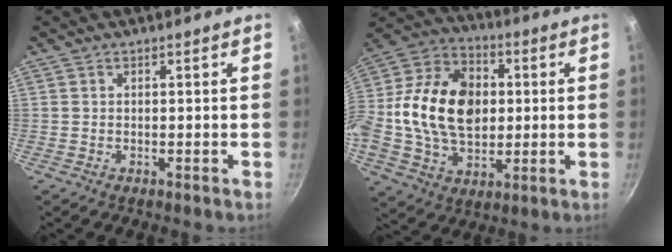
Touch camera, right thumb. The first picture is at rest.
{"total": 22.3, "force": [1.2, 15.8, 15.7], "torque": [-0.260, 0.026, 0.014]}